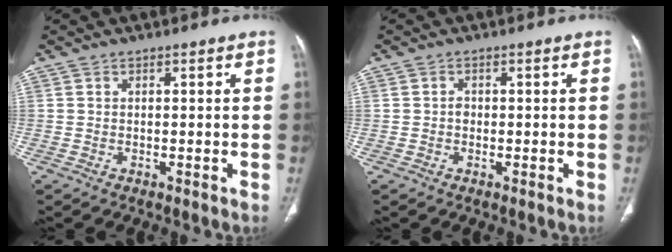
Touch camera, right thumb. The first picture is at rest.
{"total": 1.1, "force": [-0.1, 0.9, 0.6], "torque": [-0.006, 0.004, -0.004]}